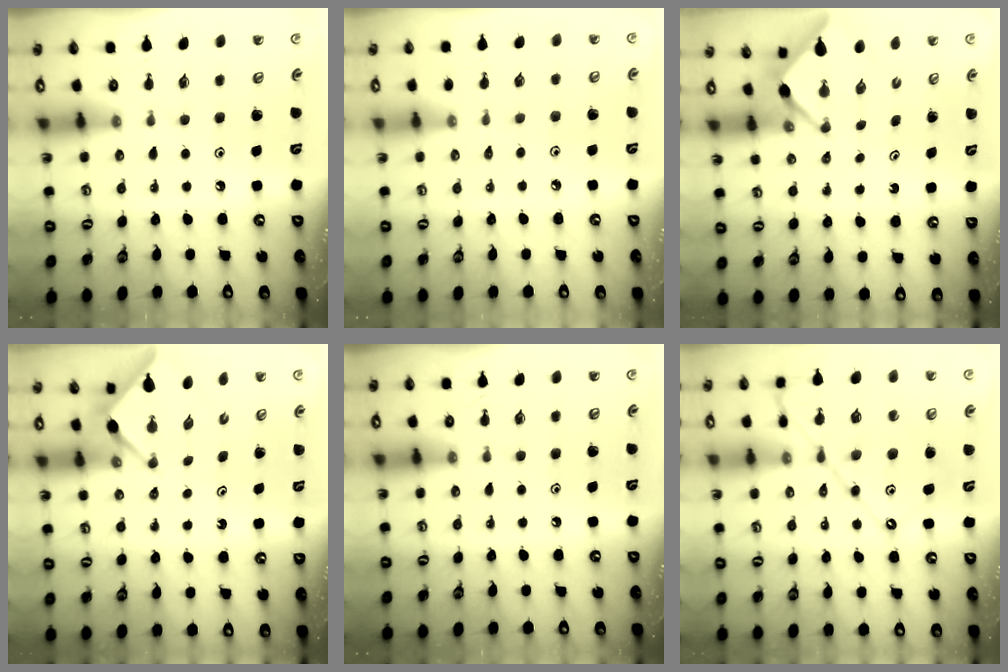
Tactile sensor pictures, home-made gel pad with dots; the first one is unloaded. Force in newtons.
{"total": 2.7, "press": 2.6, "slide": 0.6}
{"total": 2.4, "press": 2.4, "slide": 0.1}
{"total": 3.2, "press": 3.1, "slide": 0.4}
{"total": 0.0}
{"total": 13.8, "press": 13.7, "slide": 1.6}